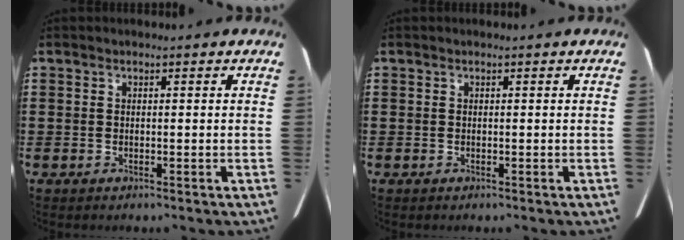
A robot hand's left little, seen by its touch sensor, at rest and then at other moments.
{"total": 0.0}